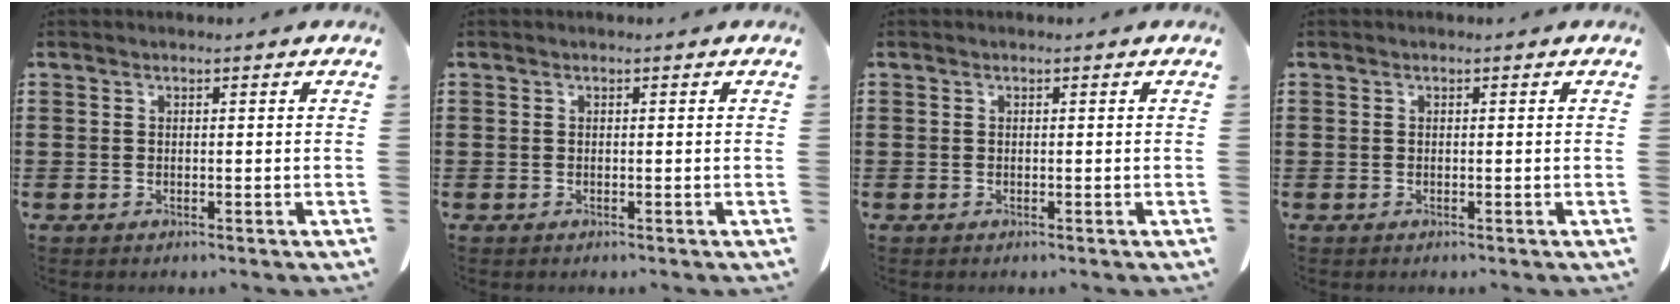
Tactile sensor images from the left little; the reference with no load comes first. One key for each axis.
{"total": 0.0}
{"total": 0.0}
{"total": 0.0}